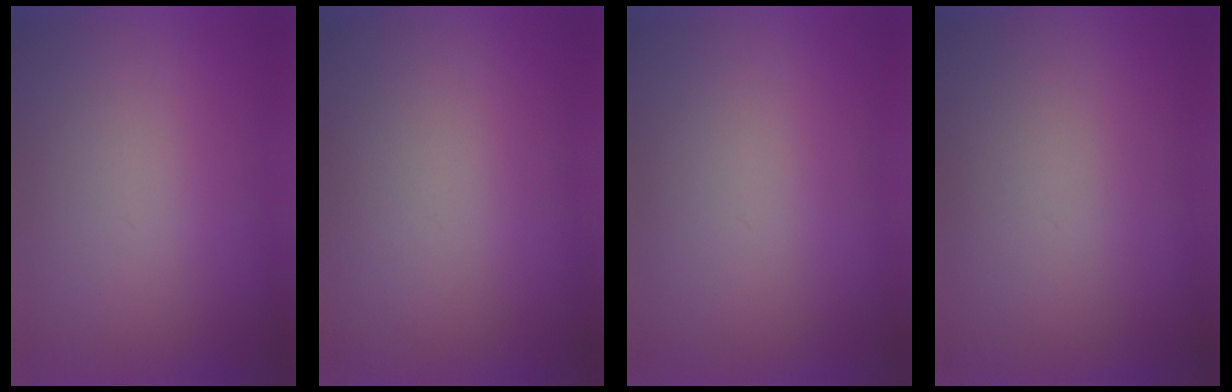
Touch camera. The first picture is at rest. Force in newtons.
{"total": 1.1}
{"total": 1.1}
{"total": 1.2}